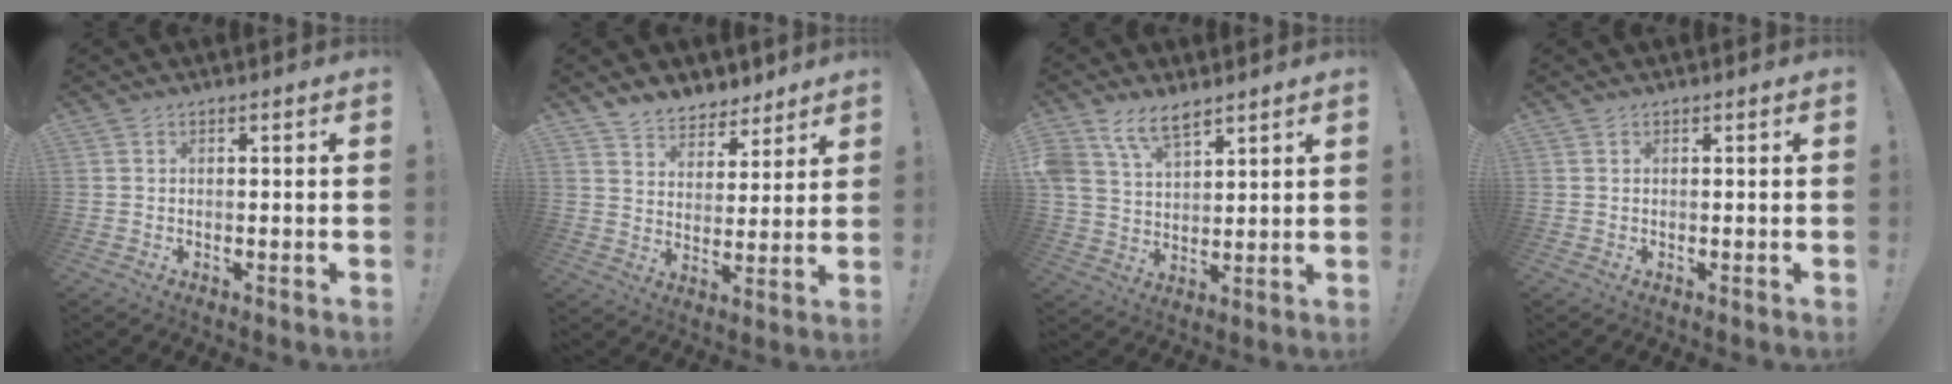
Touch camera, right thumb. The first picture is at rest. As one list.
[{"total": 7.6, "force": [6.3, 4.1, 1.2], "torque": [-0.019, -0.054, 0.121]}, {"total": 9.7, "force": [7.0, 4.6, 4.8], "torque": [-0.104, -0.024, 0.139]}, {"total": 0.0}]